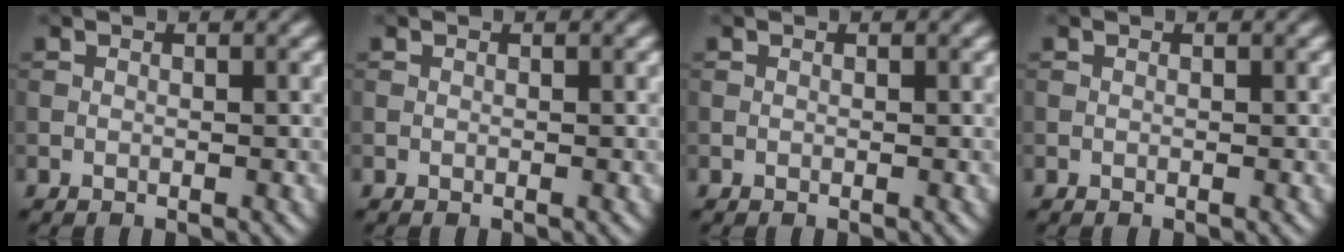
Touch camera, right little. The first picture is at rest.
{"total": 0.0}
{"total": 0.0}
{"total": 0.0}